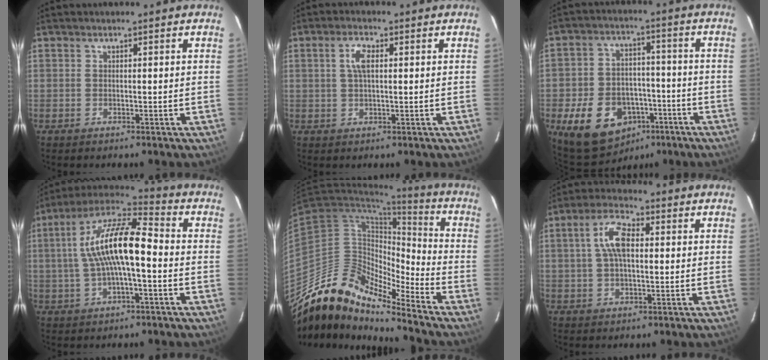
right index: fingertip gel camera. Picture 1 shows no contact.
{"total": 3.7, "force": [0.8, 1.5, 3.2], "torque": [-0.065, 0.008, 0.017]}
{"total": 14.9, "force": [-7.1, 10.9, 7.3], "torque": [-0.172, 0.026, -0.087]}
{"total": 14.9, "force": [-0.4, 4.4, 14.2], "torque": [-0.265, 0.022, -0.014]}
{"total": 15.4, "force": [-13.6, 3.0, 6.4], "torque": [-0.098, -0.001, -0.273]}
{"total": 7.4, "force": [1.0, 3.4, 6.5], "torque": [-0.128, 0.018, 0.020]}